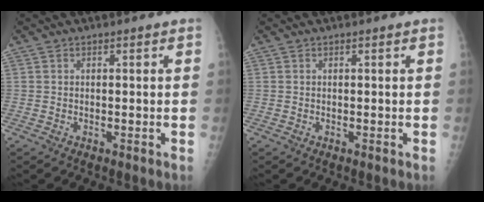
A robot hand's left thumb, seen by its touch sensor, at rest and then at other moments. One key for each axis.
{"total": 0.0}